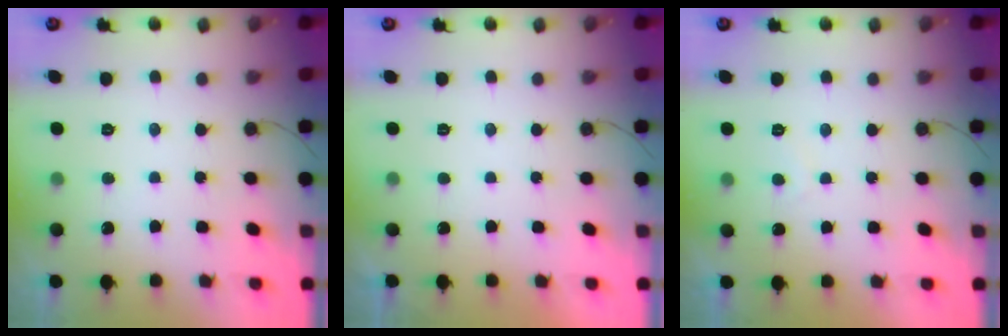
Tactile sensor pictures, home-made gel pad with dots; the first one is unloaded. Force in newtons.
{"total": 2.3, "press": 2.3, "slide": 0.4}
{"total": 1.7, "press": 1.6, "slide": 0.5}